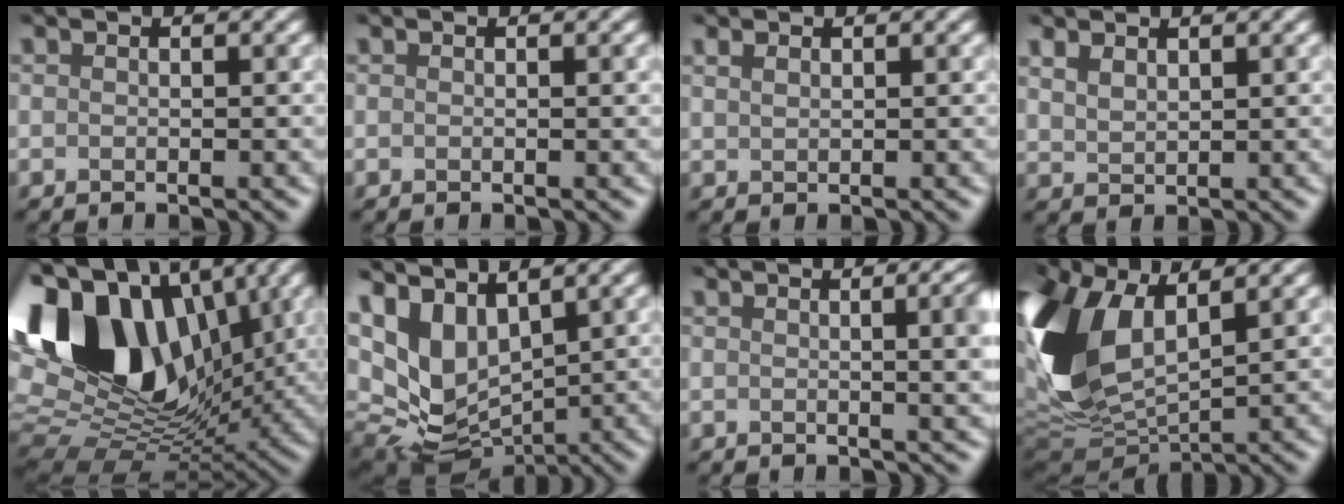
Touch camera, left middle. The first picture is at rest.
{"total": 0.7, "force": [0.2, 0.4, 0.5], "torque": [0.001, 0.003, -0.007]}
{"total": 1.0, "force": [1.0, 0.2, 0.1], "torque": [-0.001, 0.005, 0.016]}
{"total": 1.7, "force": [1.7, 0.1, -0.2], "torque": [-0.008, 0.002, 0.046]}
{"total": 16.2, "force": [5.3, 10.8, 10.8], "torque": [-0.227, 0.025, 0.088]}
{"total": 8.5, "force": [3.5, 5.1, 5.9], "torque": [-0.135, 0.003, 0.096]}
{"total": 6.8, "force": [0.7, 3.2, 5.9], "torque": [-0.019, 0.029, -0.012]}
{"total": 11.4, "force": [2.9, 6.7, 8.8], "torque": [-0.246, 0.004, 0.056]}